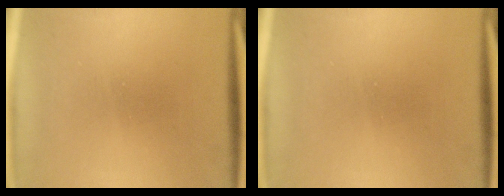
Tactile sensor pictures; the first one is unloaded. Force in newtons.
{"total": 0.0}